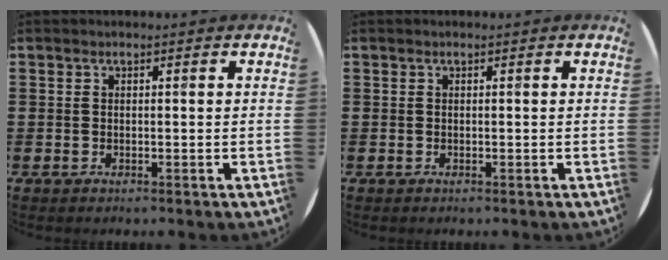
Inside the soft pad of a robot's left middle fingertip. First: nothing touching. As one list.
[{"total": 0.0}]